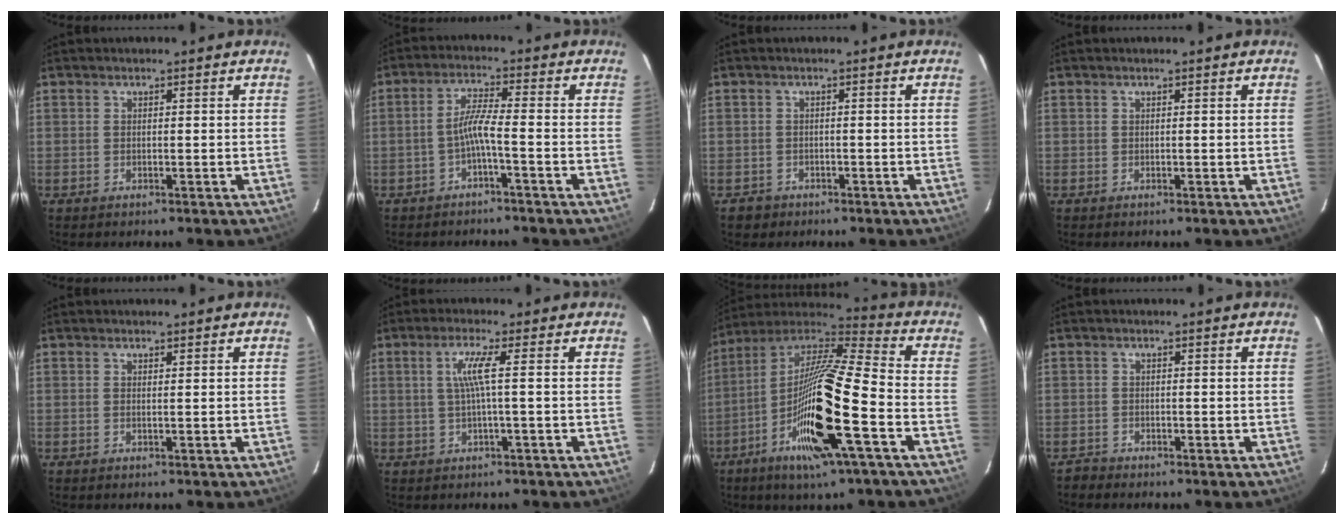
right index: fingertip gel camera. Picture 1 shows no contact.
{"total": 3.9, "force": [-2.0, -0.4, 3.3], "torque": [-0.078, 0.009, -0.038]}
{"total": 2.4, "force": [-1.4, 1.9, 0.2], "torque": [-0.011, 0.005, -0.020]}
{"total": 0.0}
{"total": 0.5, "force": [0.5, -0.1, 0.2], "torque": [-0.009, -0.005, 0.005]}
{"total": 4.0, "force": [0.2, -0.8, 3.9], "torque": [-0.078, 0.000, 0.007]}
{"total": 21.2, "force": [-8.2, 2.6, 19.4], "torque": [-0.366, -0.032, -0.167]}
{"total": 1.6, "force": [-1.2, 0.9, -0.4], "torque": [0.002, 0.008, -0.024]}